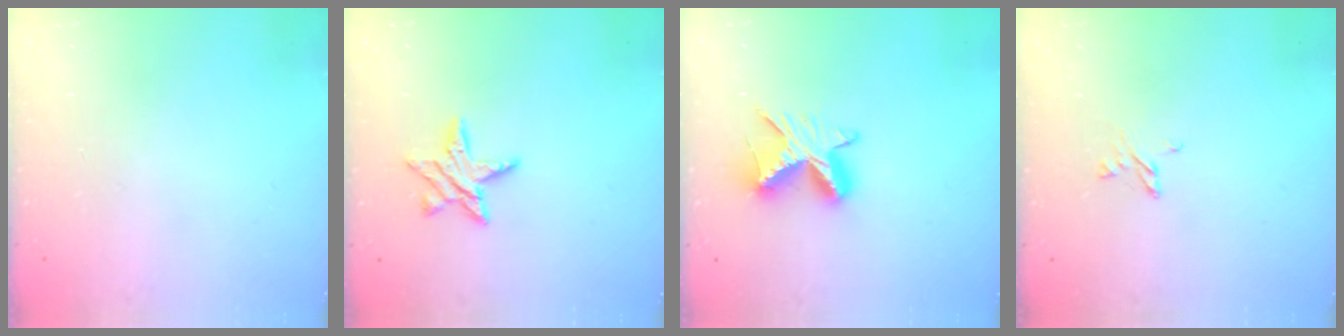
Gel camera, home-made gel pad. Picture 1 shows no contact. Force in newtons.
{"total": 8.8, "press": 8.8, "slide": 0.5}
{"total": 9.2, "press": 9.2, "slide": 0.6}
{"total": 3.6, "press": 3.6, "slide": 0.4}